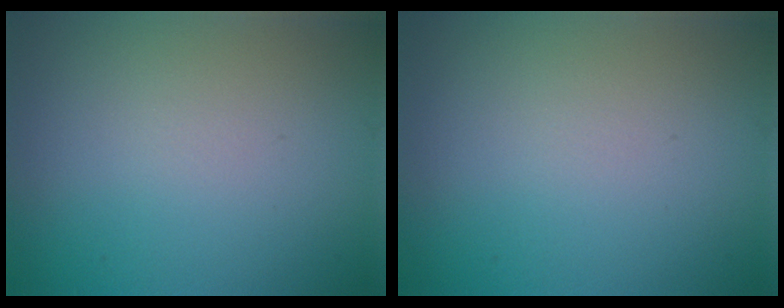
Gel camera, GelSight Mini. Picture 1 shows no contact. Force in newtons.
{"total": 0.0}